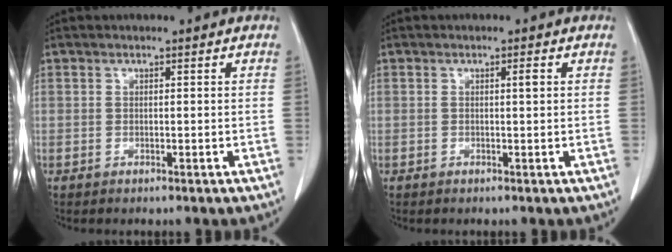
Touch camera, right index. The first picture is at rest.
{"total": 0.8, "force": [0.1, -0.1, 0.8], "torque": [-0.012, 0.001, 0.000]}